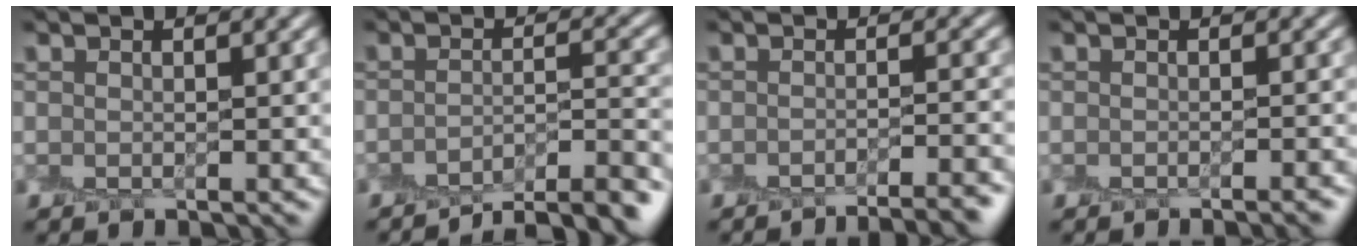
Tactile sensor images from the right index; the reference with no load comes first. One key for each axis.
{"total": 6.1, "fx": -5.2, "fy": 1.2, "fz": 3.0, "tx": -0.038, "ty": 0.001, "tz": -0.077}
{"total": 4.7, "fx": -4.0, "fy": 0.9, "fz": 2.3, "tx": -0.020, "ty": -0.007, "tz": -0.046}
{"total": 1.6, "fx": -1.4, "fy": -0.1, "fz": 0.8, "tx": -0.007, "ty": -0.008, "tz": -0.019}